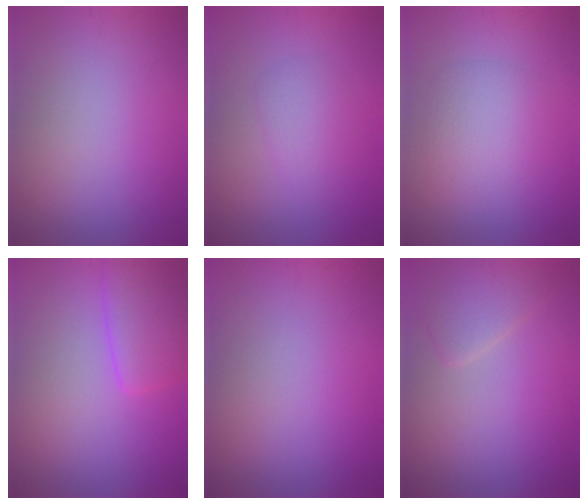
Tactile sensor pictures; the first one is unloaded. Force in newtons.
{"total": 1.8, "press": 1.8, "slide": 0.0}
{"total": 2.9, "press": 2.9, "slide": 0.2}
{"total": 3.6, "press": 3.6, "slide": 0.2}
{"total": 0.0}
{"total": 2.5, "press": 2.5, "slide": 0.2}